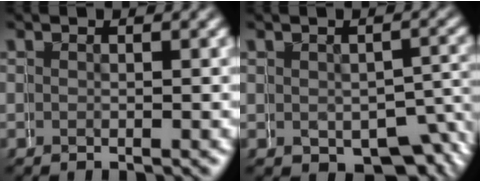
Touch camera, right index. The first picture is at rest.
{"total": 3.5, "force": [-1.0, 2.4, 2.4], "torque": [-0.023, 0.003, -0.021]}